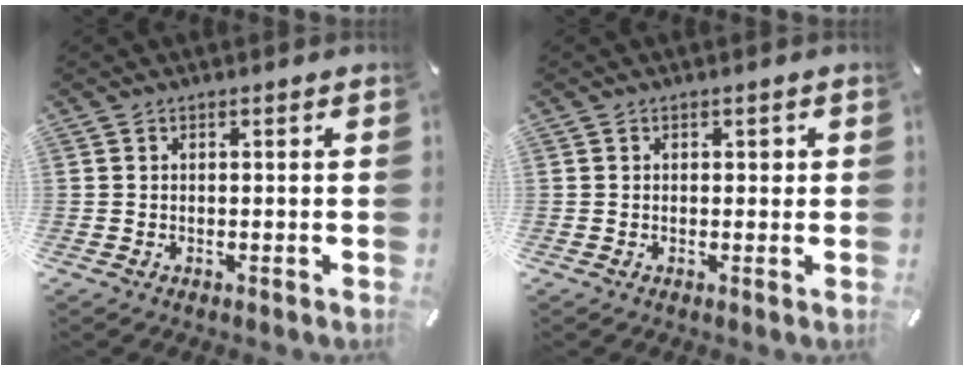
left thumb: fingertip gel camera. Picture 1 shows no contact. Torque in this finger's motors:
{"motor_torque": [0.19, 0.47, -0.05, -0.18, 0.00]}